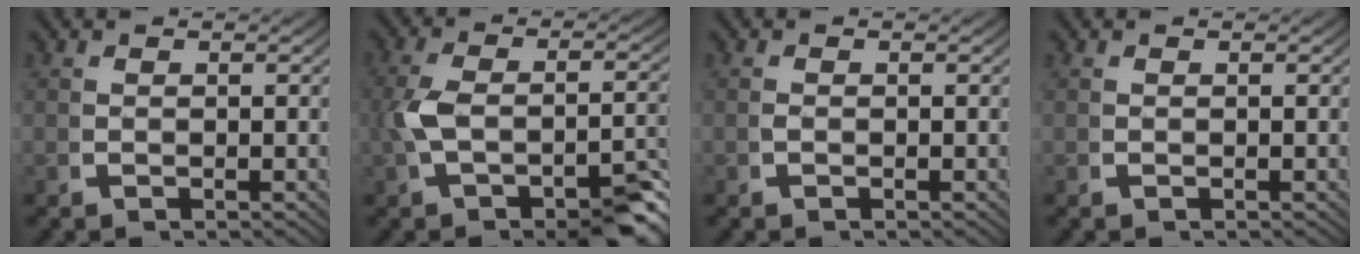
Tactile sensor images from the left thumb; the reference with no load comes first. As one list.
[{"total": 7.5, "force": [-2.9, 3.4, 6.0], "torque": [-0.115, -0.014, -0.034]}, {"total": 0.0}, {"total": 0.0}]